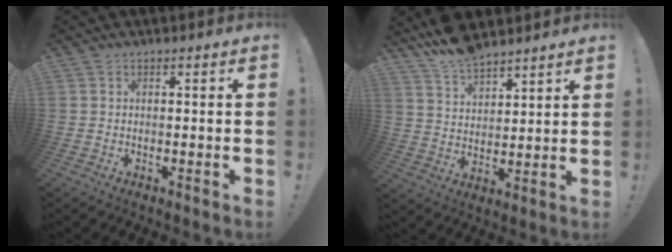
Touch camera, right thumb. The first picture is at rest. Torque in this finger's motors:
{"motor_torque": [-1.49, 1.75, -0.40, 2.36, 0.08]}